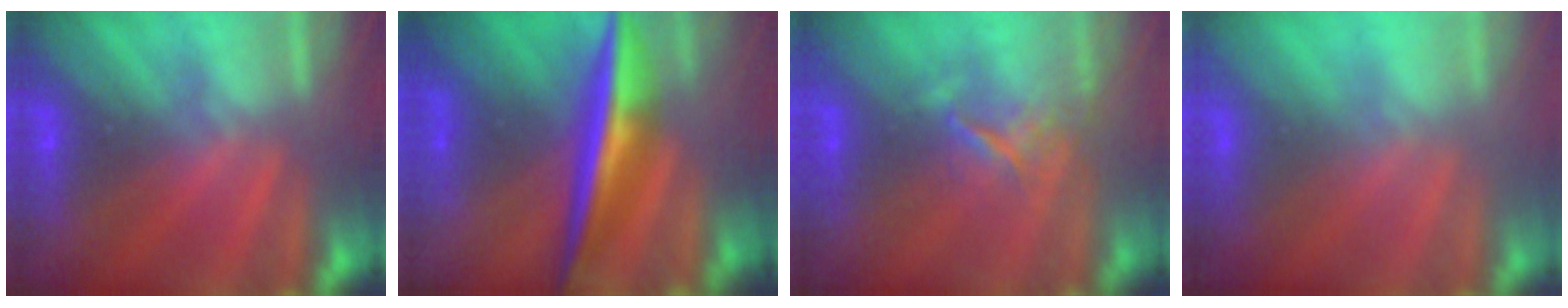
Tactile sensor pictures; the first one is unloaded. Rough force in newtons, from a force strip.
{"total": 7.1}
{"total": 3.6}
{"total": 2.8}